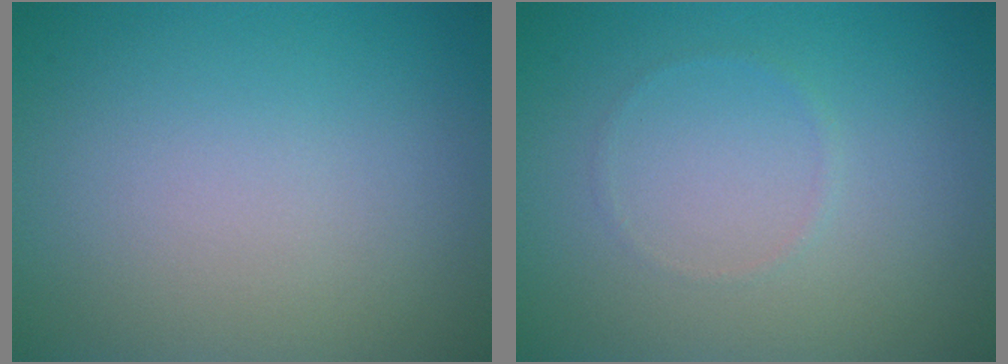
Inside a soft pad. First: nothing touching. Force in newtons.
{"total": 0.5, "press": 0.5, "slide": 0.1}